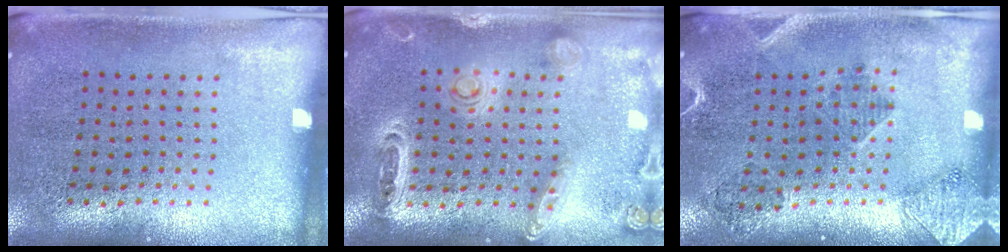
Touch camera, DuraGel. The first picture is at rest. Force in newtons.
{"total": 1.4, "press": 1.4, "slide": 0.4}
{"total": 1.9, "press": 1.6, "slide": 0.9}